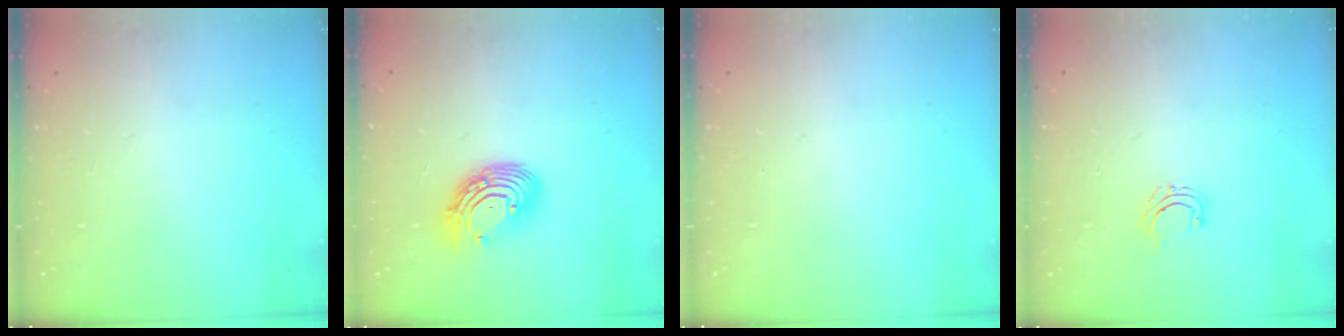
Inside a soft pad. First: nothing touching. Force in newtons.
{"total": 11.5, "press": 11.5, "slide": 1.1}
{"total": 0.0}
{"total": 4.1, "press": 4.0, "slide": 0.6}